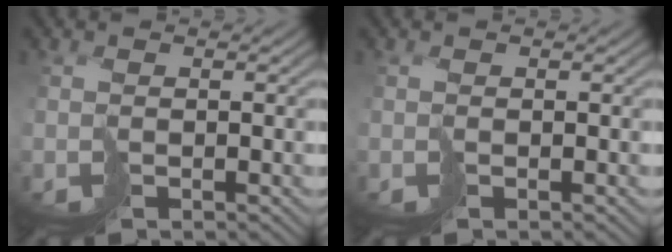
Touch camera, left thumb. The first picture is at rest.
{"total": 0.0}